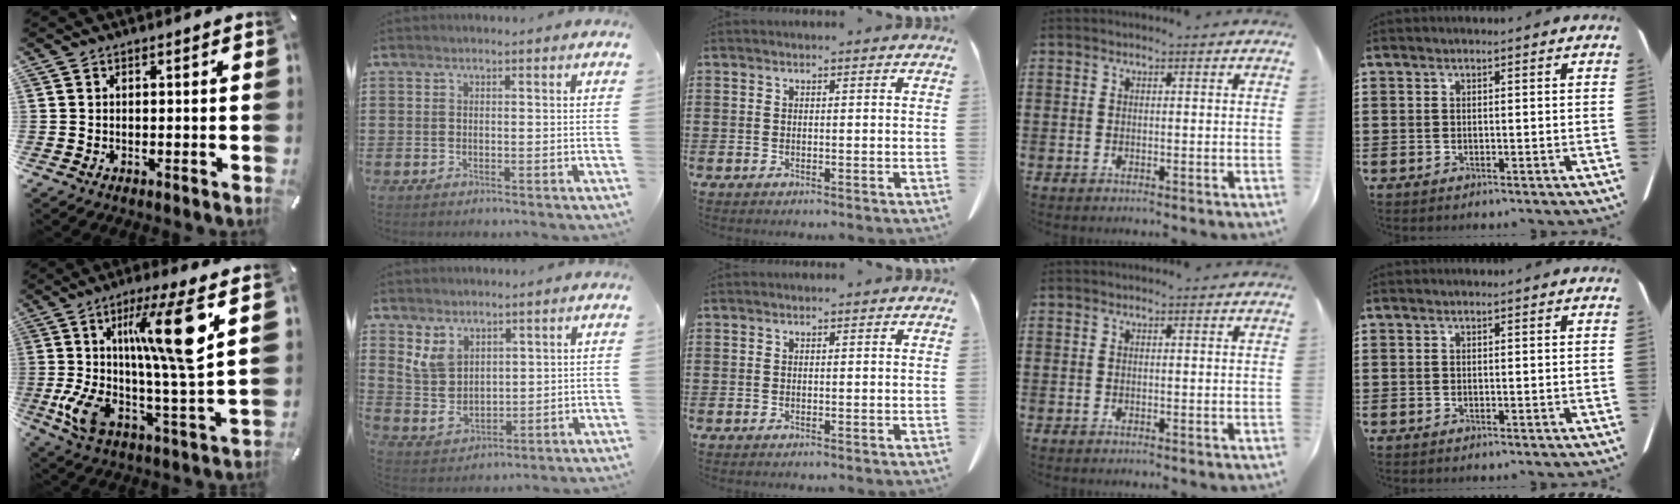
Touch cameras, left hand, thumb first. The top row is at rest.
{"thumb": {"total": 21.2, "force": [6.0, 4.9, 19.7], "torque": [-0.342, -0.020, 0.077]}, "index": {"total": 6.0, "force": [3.7, 3.9, 2.7], "torque": [-0.076, -0.004, 0.068]}}